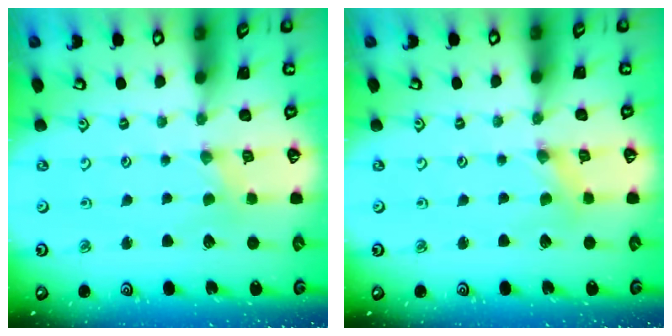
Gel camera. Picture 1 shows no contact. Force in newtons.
{"total": 1.2, "press": 1.2, "slide": 0.2}